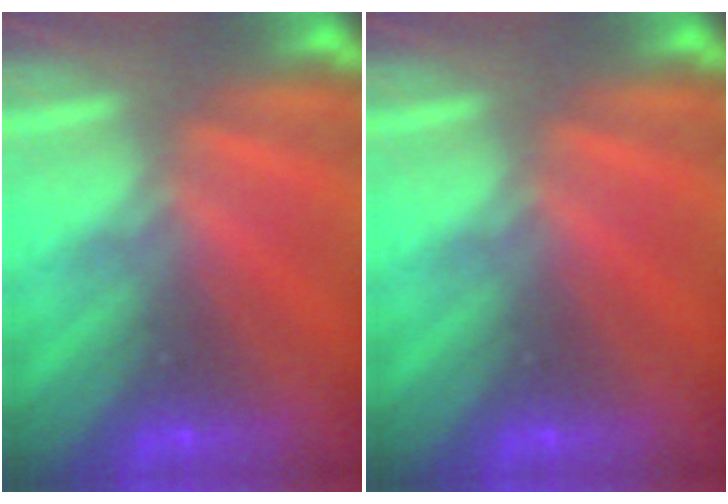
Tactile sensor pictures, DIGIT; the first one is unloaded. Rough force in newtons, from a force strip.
{"total": 0.0}